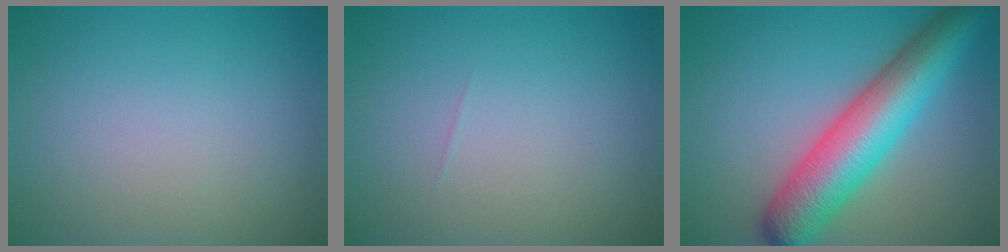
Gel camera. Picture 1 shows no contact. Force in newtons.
{"total": 0.0}
{"total": 9.0, "press": 9.0, "slide": 0.1}